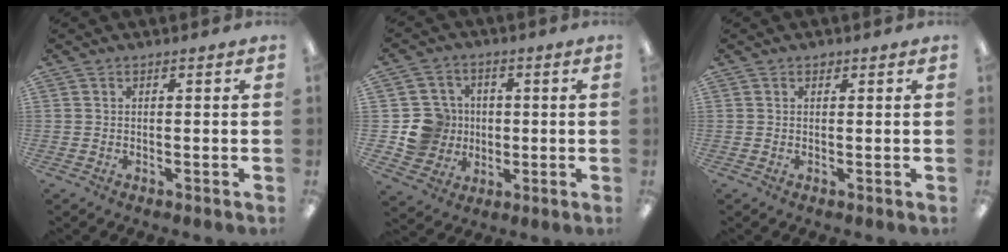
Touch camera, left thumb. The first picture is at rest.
{"total": 10.8, "force": [-0.6, 10.5, 2.5], "torque": [-0.066, 0.015, 0.003]}
{"total": 0.7, "force": [0.5, 0.5, 0.2], "torque": [0.003, -0.001, 0.007]}